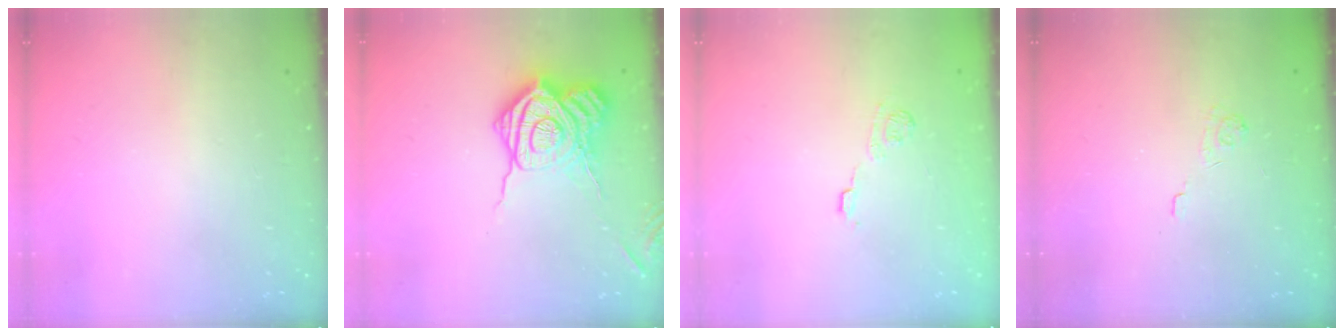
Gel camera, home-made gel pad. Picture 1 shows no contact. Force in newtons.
{"total": 19.7, "press": 19.7, "slide": 1.0}
{"total": 8.7, "press": 8.6, "slide": 1.3}
{"total": 2.1, "press": 1.5, "slide": 1.4}